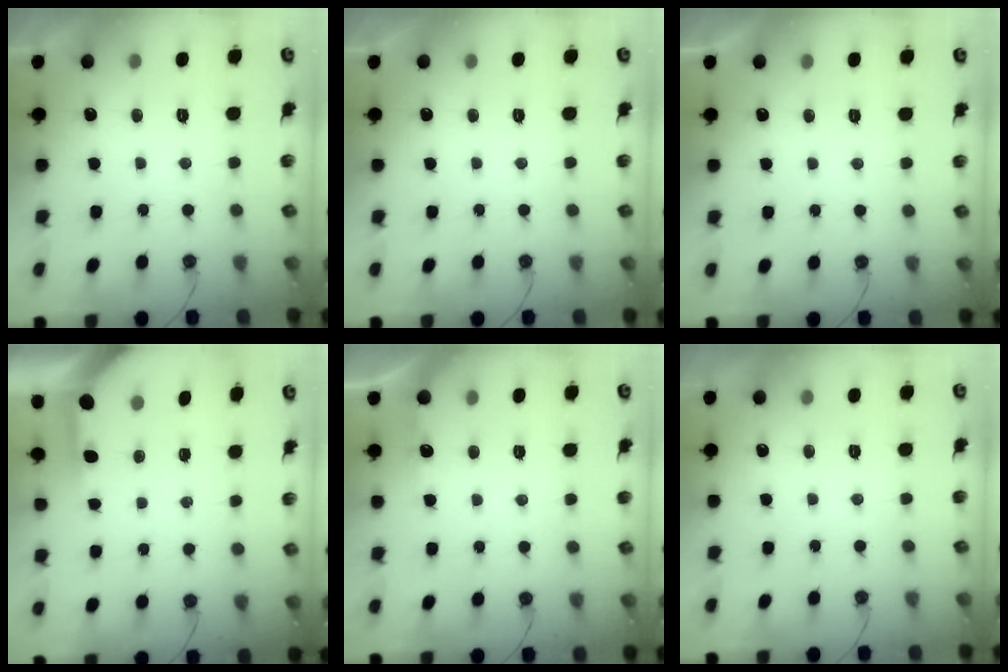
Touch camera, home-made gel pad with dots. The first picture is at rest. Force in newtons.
{"total": 0.0}
{"total": 0.0}
{"total": 3.9, "press": 3.9, "slide": 0.4}
{"total": 3.4, "press": 3.4, "slide": 0.5}
{"total": 0.0}